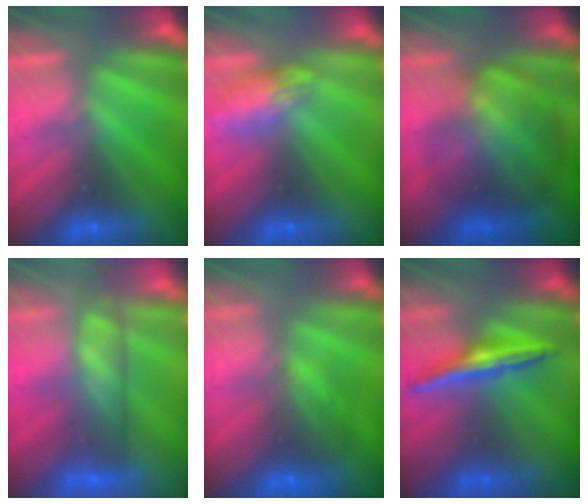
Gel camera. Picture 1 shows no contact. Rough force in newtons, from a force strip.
{"total": 2.4}
{"total": 7.9}
{"total": 3.7}
{"total": 8.5}
{"total": 1.6}